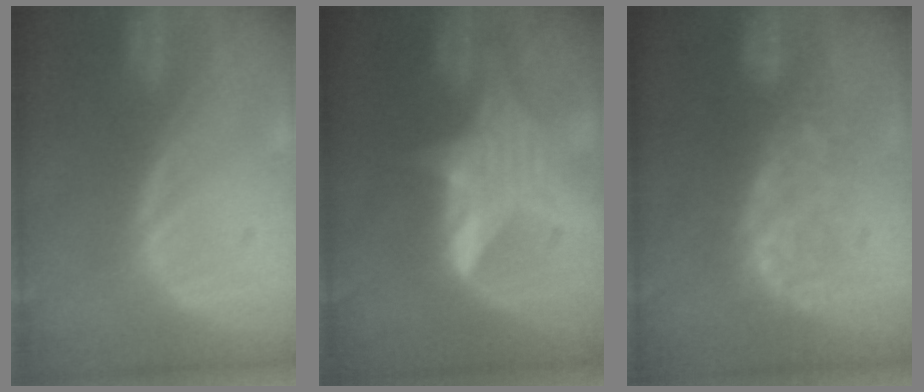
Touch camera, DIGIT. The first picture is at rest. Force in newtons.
{"total": 6.0, "press": 5.8, "slide": 1.4}
{"total": 6.7, "press": 6.6, "slide": 1.2}